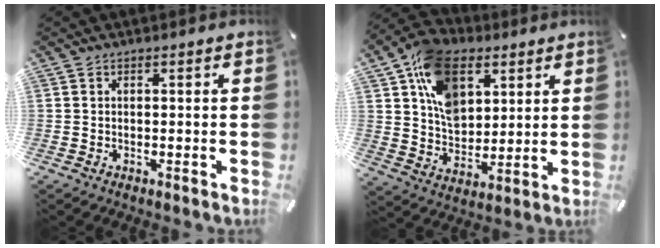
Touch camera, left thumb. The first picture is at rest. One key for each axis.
{"total": 15.2, "fx": 6.8, "fy": 10.5, "fz": 8.5, "tx": -0.152, "ty": -0.016, "tz": 0.130}